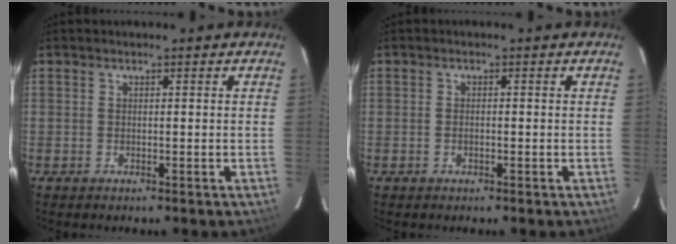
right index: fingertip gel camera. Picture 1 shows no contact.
{"total": 0.8, "force": [-0.4, 0.4, 0.5], "torque": [-0.012, 0.000, -0.007]}